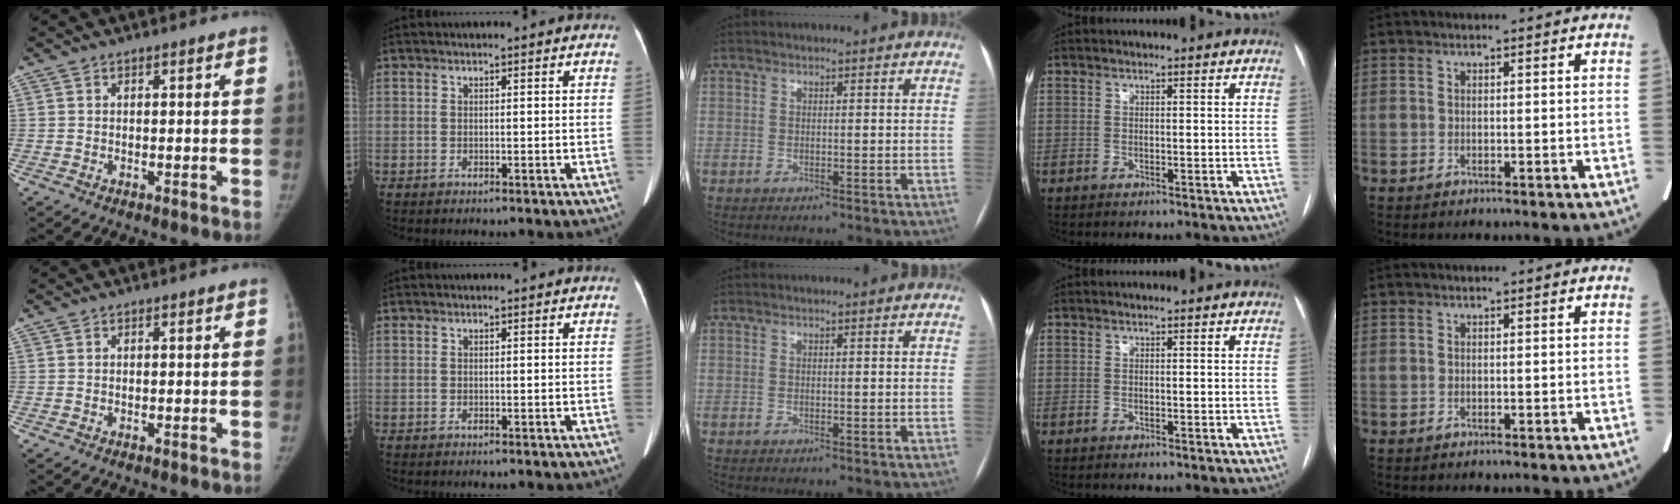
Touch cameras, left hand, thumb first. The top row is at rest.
{}